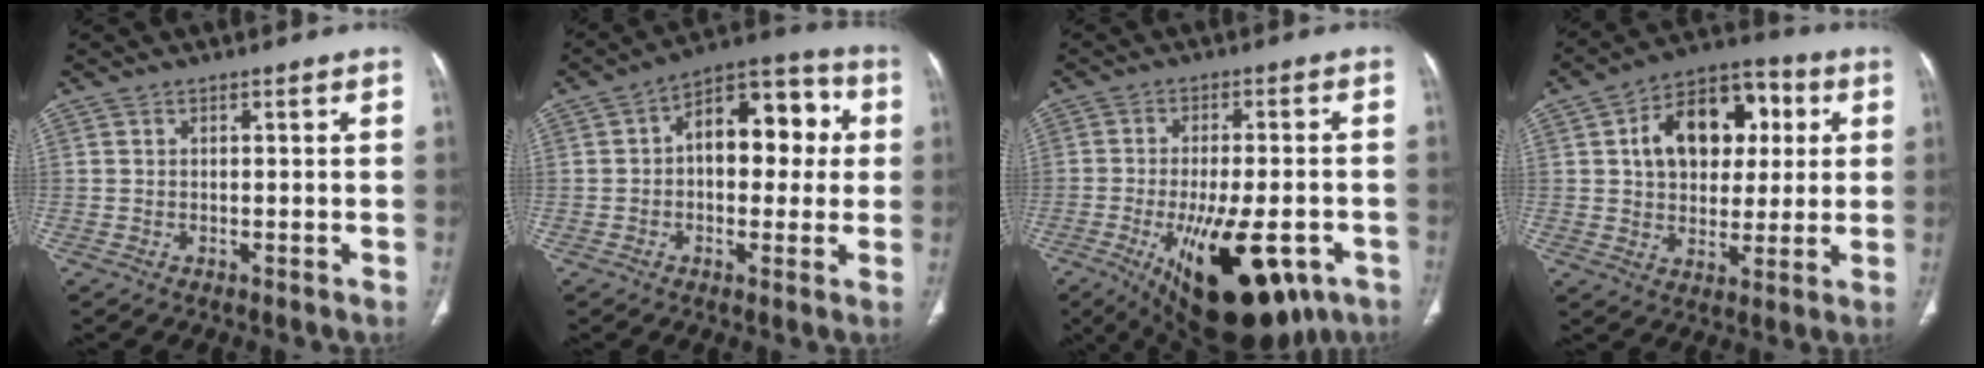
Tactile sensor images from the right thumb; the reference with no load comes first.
{"total": 14.4, "force": [1.8, 8.6, 11.4], "torque": [-0.114, 0.038, 0.017]}
{"total": 22.0, "force": [-9.7, 9.3, 17.4], "torque": [-0.233, 0.001, -0.126]}
{"total": 16.9, "force": [3.9, 11.6, 11.7], "torque": [-0.137, 0.013, 0.059]}